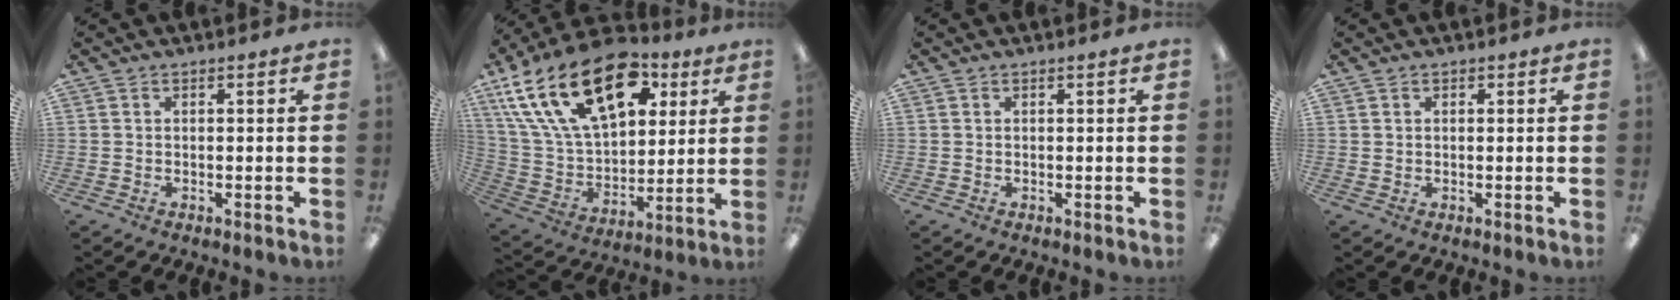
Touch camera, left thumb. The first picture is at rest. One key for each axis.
{"total": 27.0, "fx": 12.6, "fy": 15.9, "fz": 17.9, "tx": -0.330, "ty": -0.061, "tz": 0.224}
{"total": 0.0}
{"total": 0.7, "fx": 0.4, "fy": 0.6, "fz": 0.0, "tx": 0.000, "ty": 0.003, "tz": 0.007}